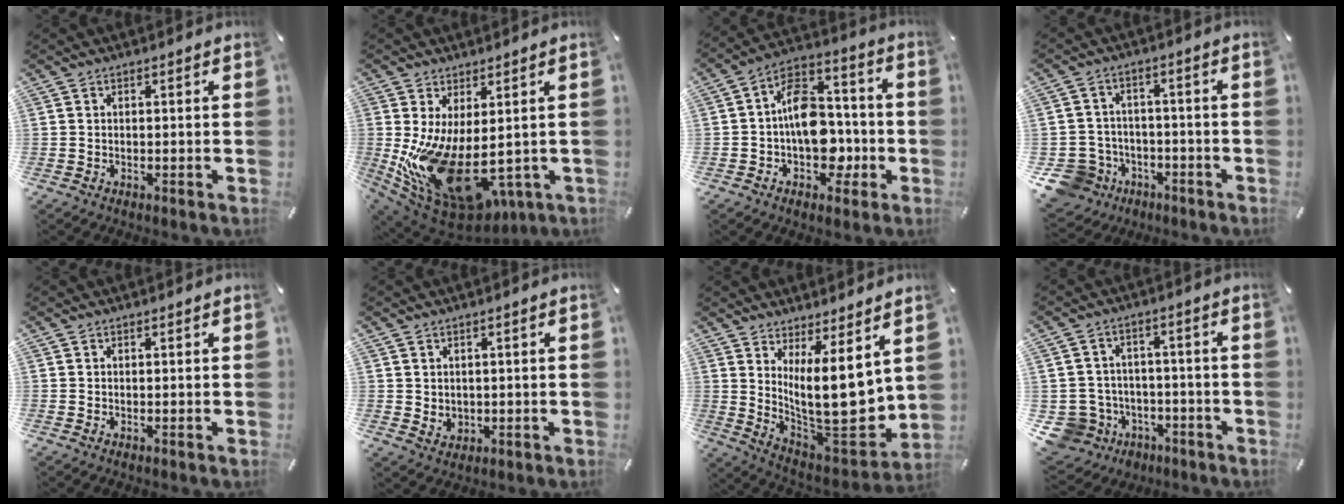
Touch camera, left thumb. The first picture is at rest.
{"total": 20.6, "force": [-2.7, 11.1, 17.2], "torque": [-0.310, -0.023, -0.016]}
{"total": 15.1, "force": [-2.2, 11.1, 9.9], "torque": [-0.146, 0.016, -0.032]}
{"total": 9.2, "force": [-5.0, 7.5, 1.8], "torque": [-0.063, 0.034, -0.090]}
{"total": 0.0}
{"total": 2.7, "force": [1.2, 2.4, 0.3], "torque": [-0.002, -0.006, 0.023]}
{"total": 16.8, "force": [4.3, 6.3, 15.0], "torque": [-0.236, -0.074, 0.082]}
{"total": 9.0, "force": [-4.1, 7.9, 1.6], "torque": [-0.068, 0.023, -0.073]}